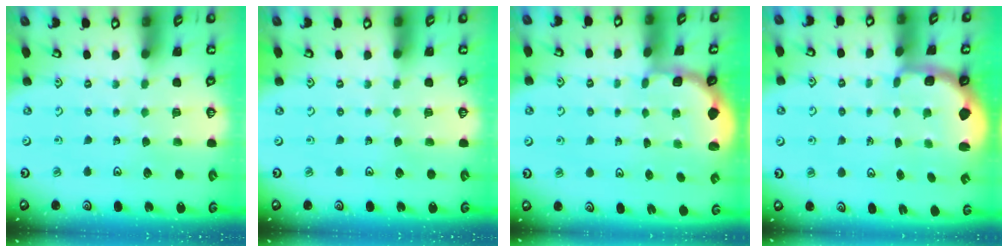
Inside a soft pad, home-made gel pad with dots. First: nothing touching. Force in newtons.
{"total": 0.0}
{"total": 1.7, "press": 1.5, "slide": 0.7}
{"total": 2.2, "press": 1.5, "slide": 1.6}